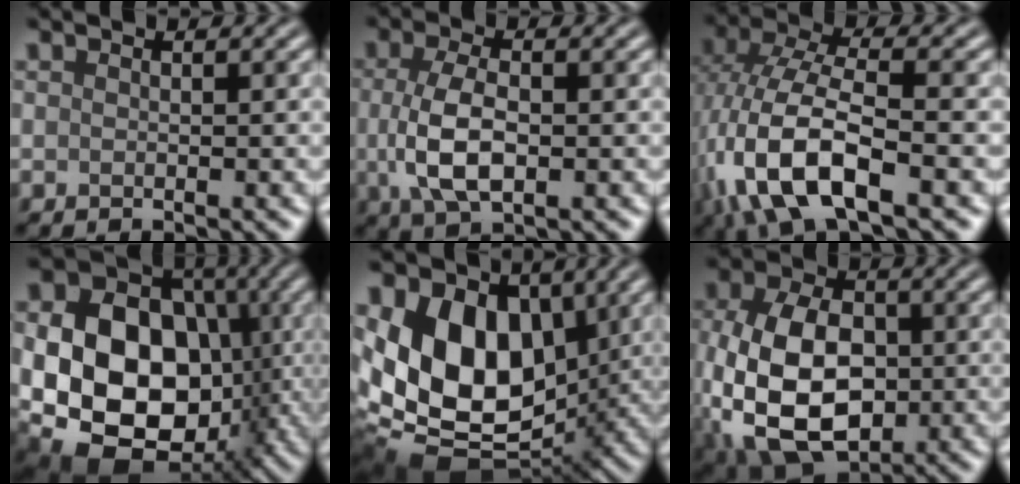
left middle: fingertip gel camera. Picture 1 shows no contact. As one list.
[{"total": 5.2, "force": [-0.3, 2.5, 4.5], "torque": [-0.104, -0.006, -0.006]}, {"total": 10.6, "force": [-3.2, 4.4, 9.1], "torque": [-0.193, 0.000, -0.068]}, {"total": 18.4, "force": [-1.8, 14.3, 11.5], "torque": [-0.193, -0.011, -0.043]}, {"total": 14.2, "force": [2.1, 9.8, 10.1], "torque": [-0.182, -0.008, 0.032]}, {"total": 12.7, "force": [-2.4, 8.1, 9.5], "torque": [-0.208, -0.017, -0.047]}]